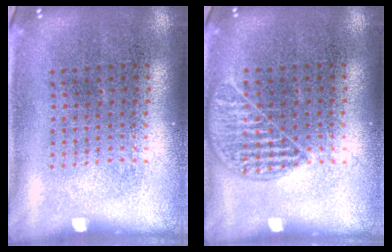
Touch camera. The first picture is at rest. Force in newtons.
{"total": 1.1, "press": 1.0, "slide": 0.4}